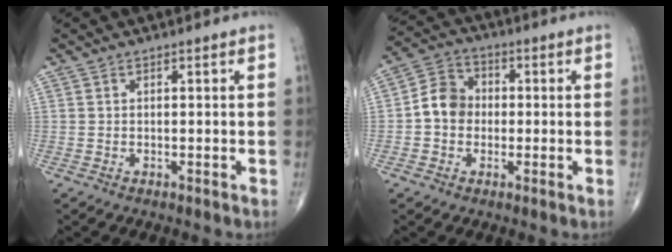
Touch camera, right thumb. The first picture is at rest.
{"total": 7.3, "force": [-0.6, 6.2, 3.8], "torque": [-0.049, 0.026, -0.024]}